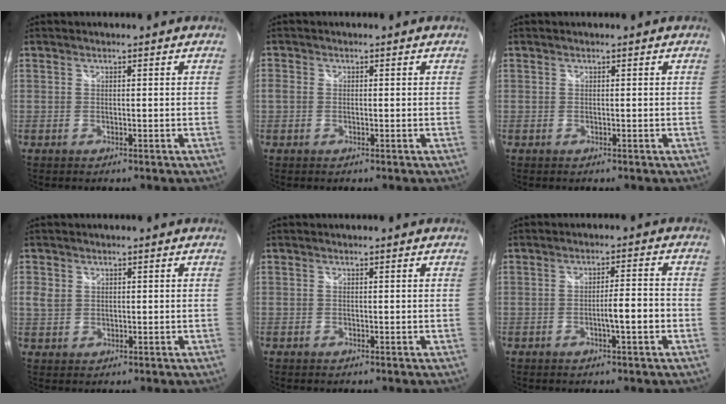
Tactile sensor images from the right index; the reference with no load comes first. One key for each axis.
{"total": 2.0, "fx": -0.4, "fy": 1.4, "fz": 1.4, "tx": -0.028, "ty": -0.002, "tz": -0.011}
{"total": 0.0}
{"total": 3.2, "fx": 0.7, "fy": 2.7, "fz": 1.7, "tx": -0.034, "ty": 0.001, "tz": 0.015}
{"total": 0.0}
{"total": 4.5, "fx": -1.7, "fy": 0.0, "fz": 4.2, "tx": -0.069, "ty": 0.000, "tz": -0.025}